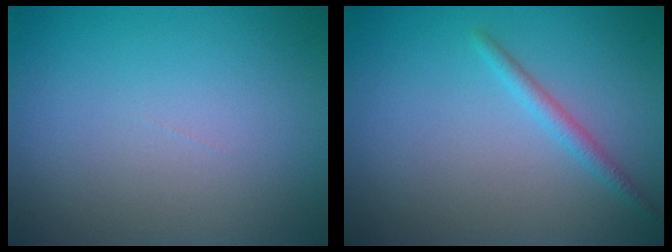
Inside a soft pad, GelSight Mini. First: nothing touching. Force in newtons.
{"total": 1.4, "press": 1.4, "slide": 0.0}